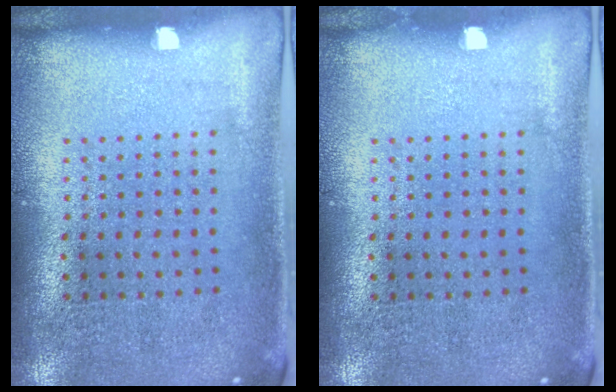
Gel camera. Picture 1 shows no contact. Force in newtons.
{"total": 0.0}